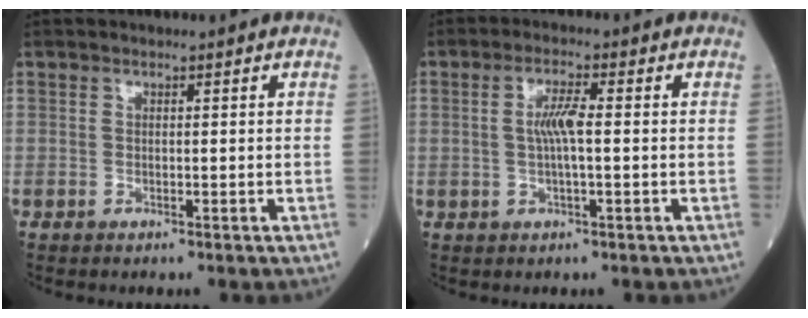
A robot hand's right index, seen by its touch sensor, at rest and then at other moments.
{"total": 4.2, "force": [0.1, 0.4, 4.2], "torque": [-0.084, 0.004, 0.001]}